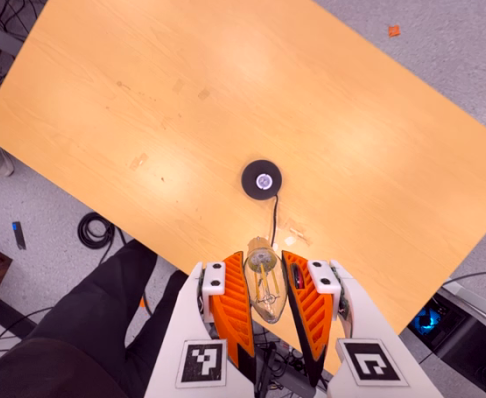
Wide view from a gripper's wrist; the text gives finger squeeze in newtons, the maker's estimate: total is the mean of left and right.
{"total": 12.3, "left": 12.9, "right": 11.6}